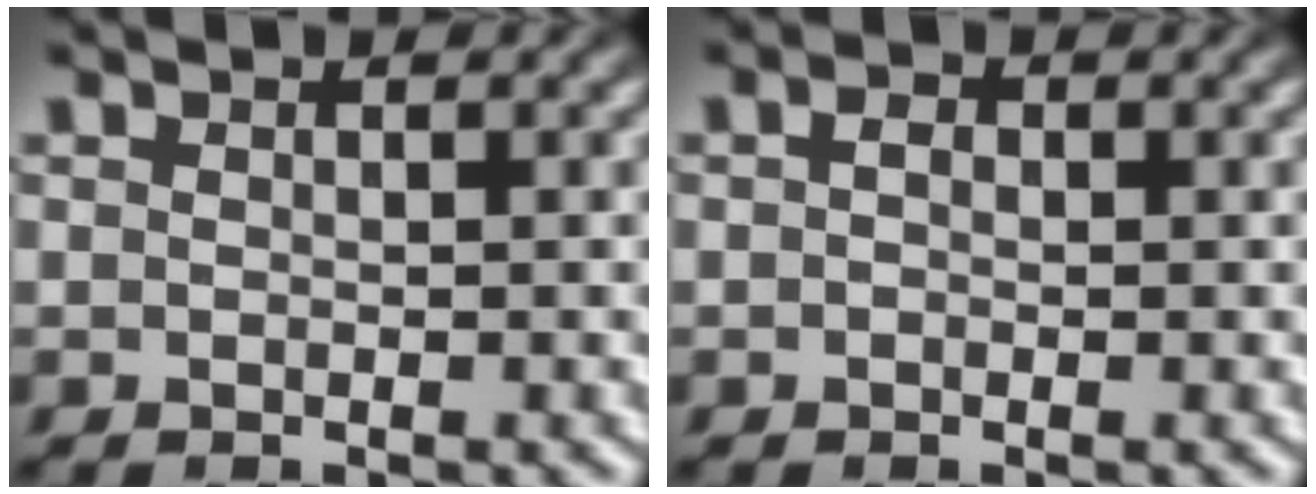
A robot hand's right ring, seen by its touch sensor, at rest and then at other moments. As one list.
[{"total": 1.1, "force": [-0.2, 0.9, 0.7], "torque": [-0.013, 0.001, -0.004]}]